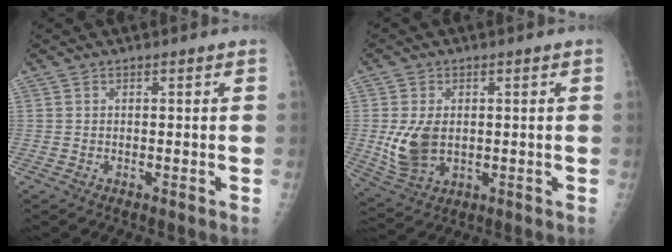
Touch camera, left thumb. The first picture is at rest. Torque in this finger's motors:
{"motor_torque": [-0.18, 0.71, 1.07, 0.01, 0.35]}